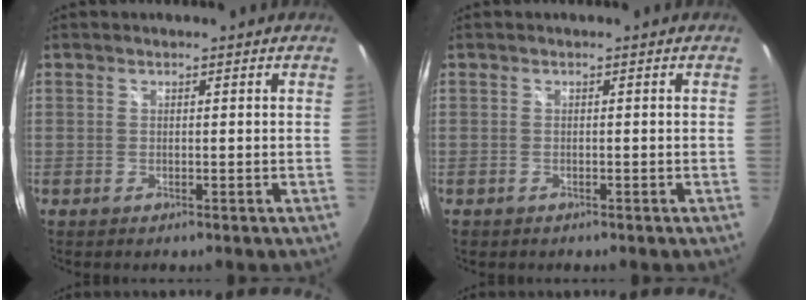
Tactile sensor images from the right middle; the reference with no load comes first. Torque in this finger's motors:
{"motor_torque": [0.48, -0.71, 0.06, 0.02]}